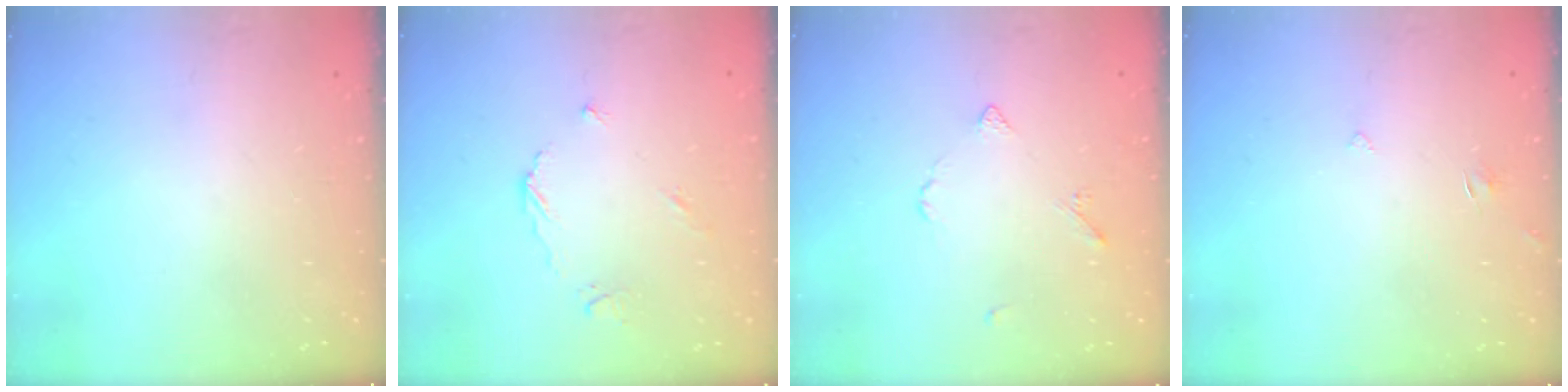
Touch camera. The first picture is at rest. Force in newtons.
{"total": 4.4, "press": 4.4, "slide": 0.3}
{"total": 4.2, "press": 4.1, "slide": 0.8}
{"total": 2.5, "press": 2.5, "slide": 0.3}